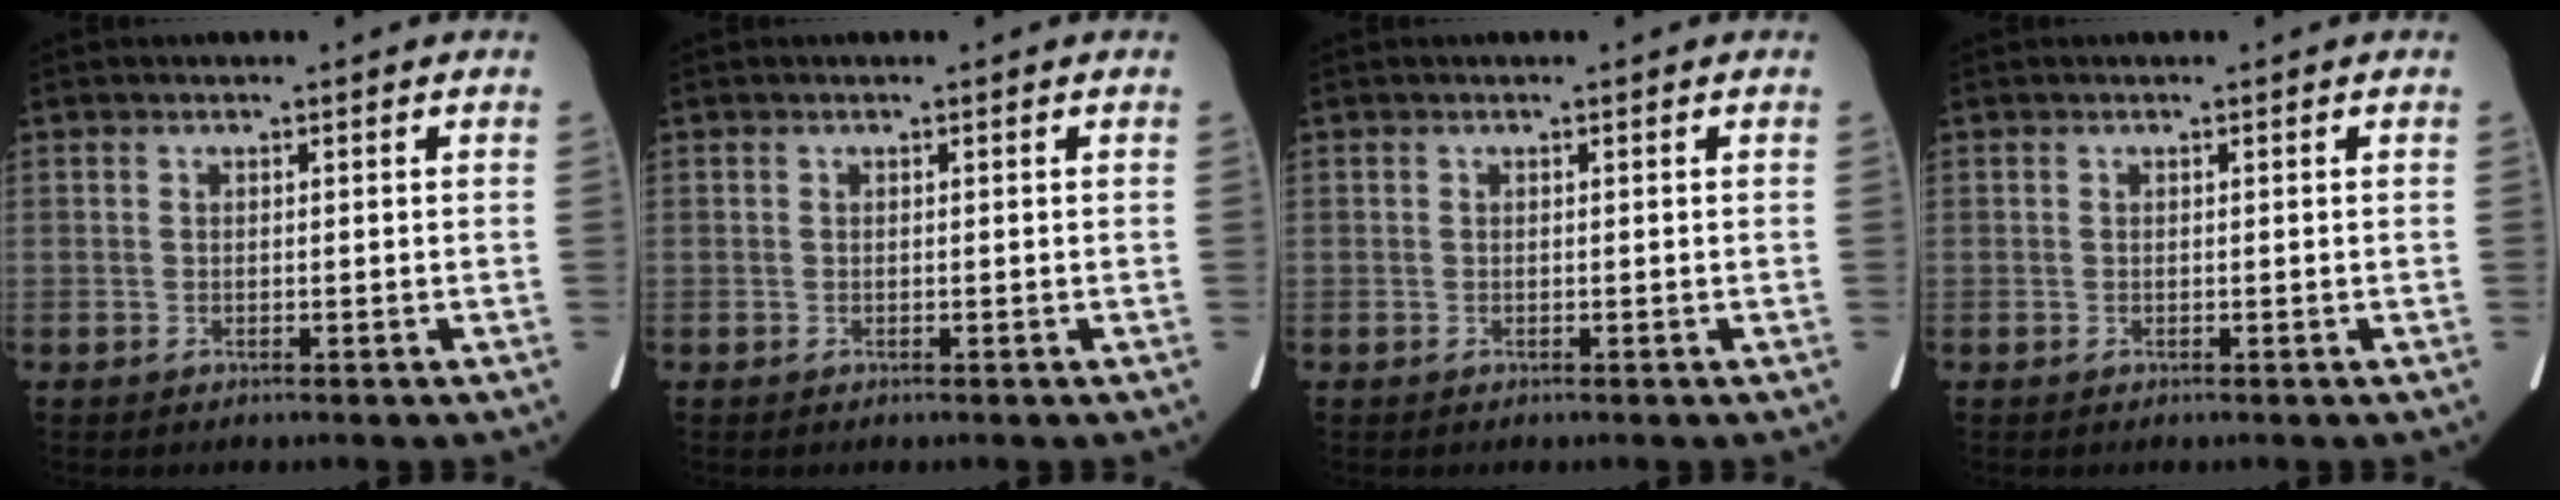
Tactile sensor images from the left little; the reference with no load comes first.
{"total": 0.0}
{"total": 0.0}
{"total": 0.0}